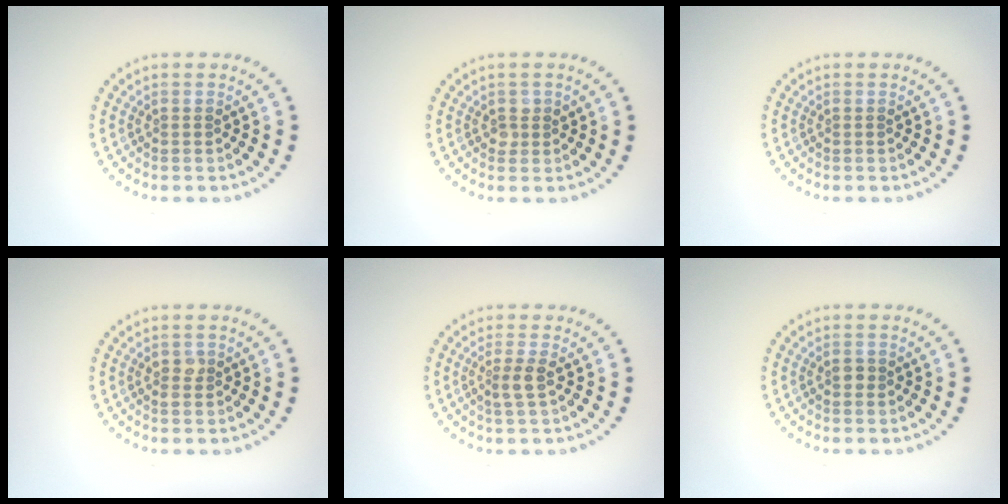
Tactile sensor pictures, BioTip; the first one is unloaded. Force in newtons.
{"total": 1.1, "press": 1.1, "slide": 0.4}
{"total": 0.0}
{"total": 1.2, "press": 1.2, "slide": 0.1}
{"total": 1.8, "press": 1.5, "slide": 1.0}
{"total": 0.9, "press": 0.8, "slide": 0.1}